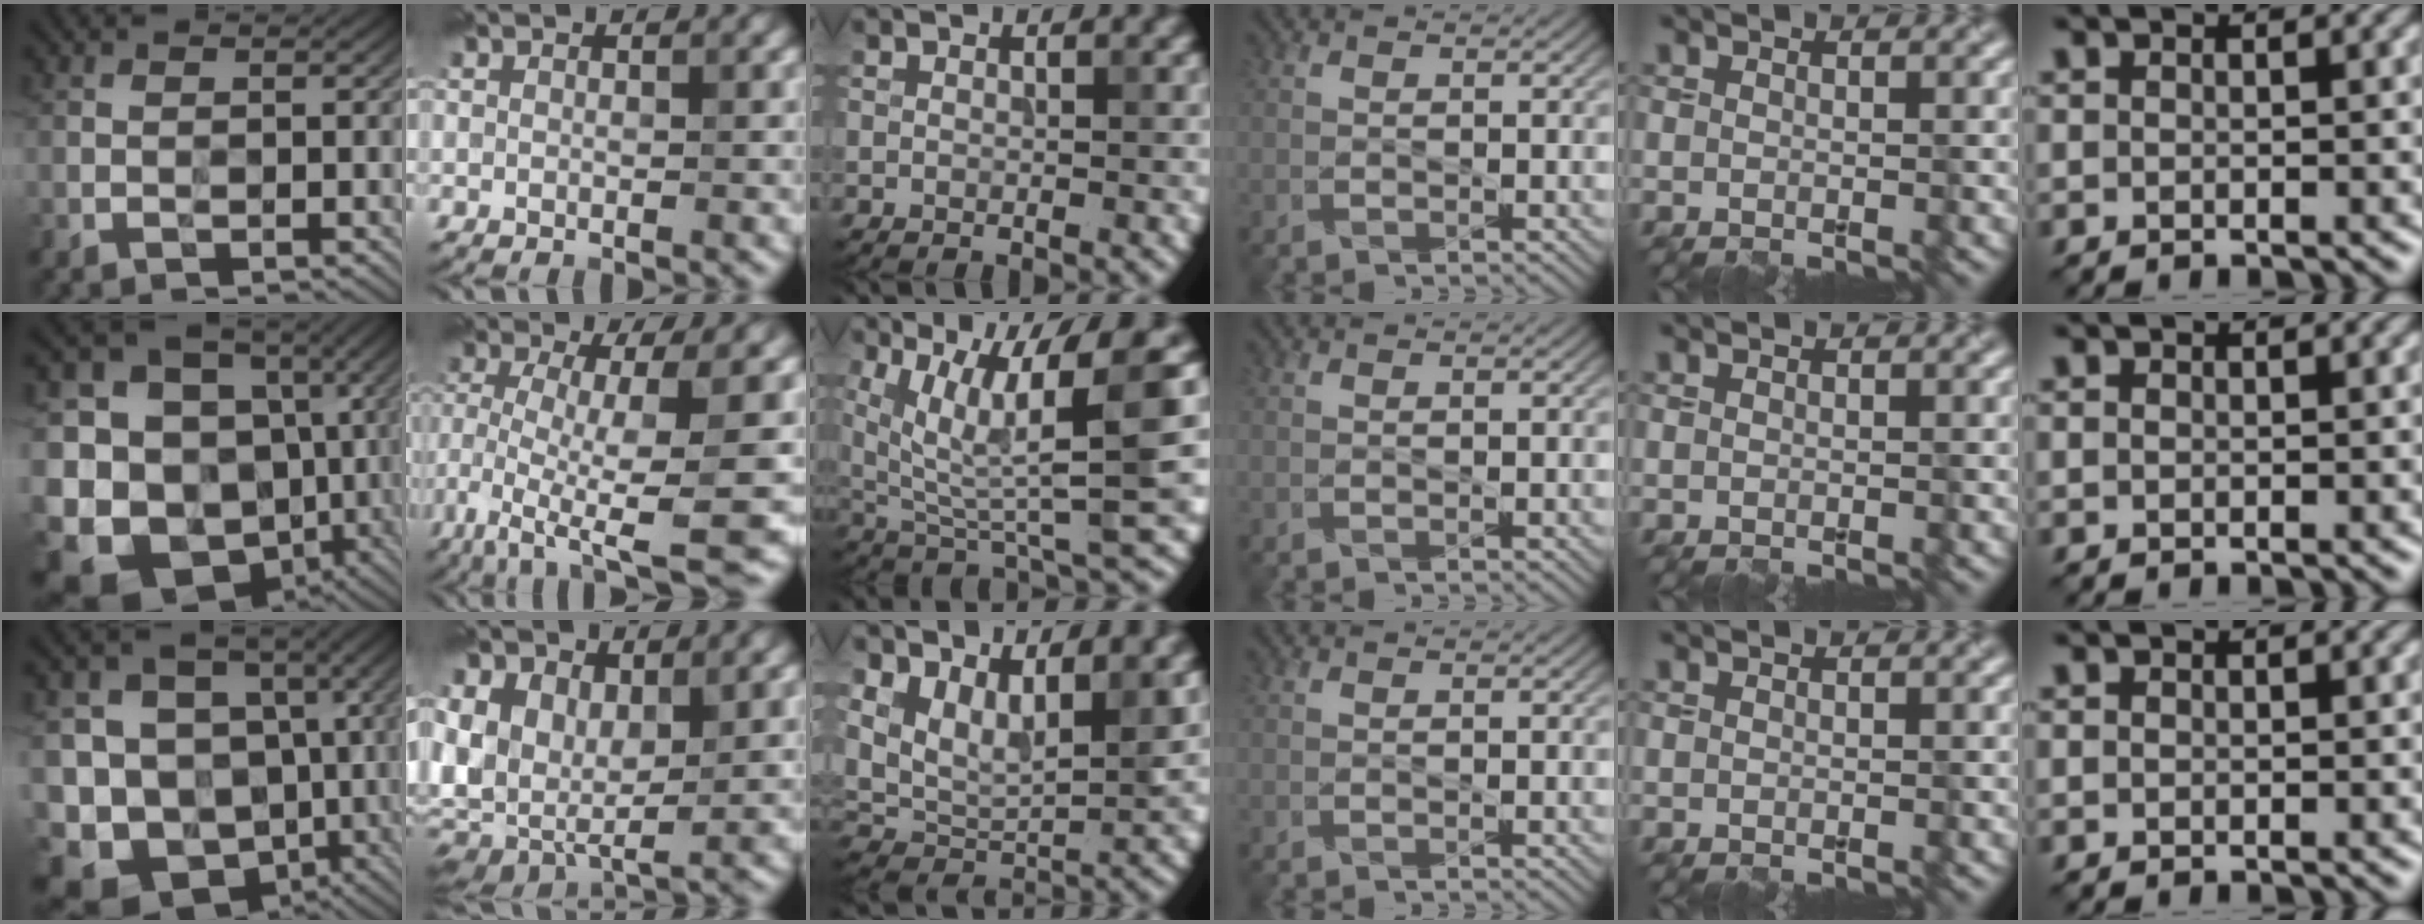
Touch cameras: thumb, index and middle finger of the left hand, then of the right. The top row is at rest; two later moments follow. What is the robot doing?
{"motion": "wipe", "object": "paper plate"}